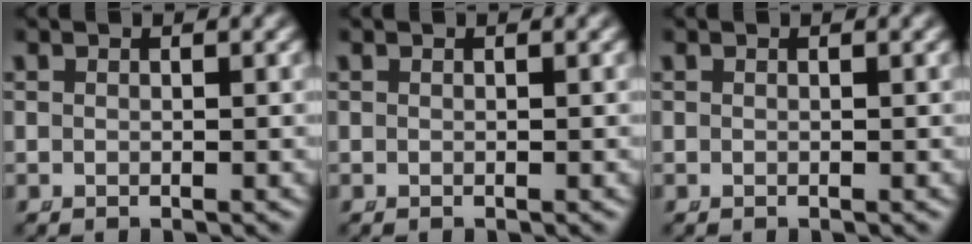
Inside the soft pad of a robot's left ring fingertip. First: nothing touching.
{"total": 0.0}
{"total": 0.0}